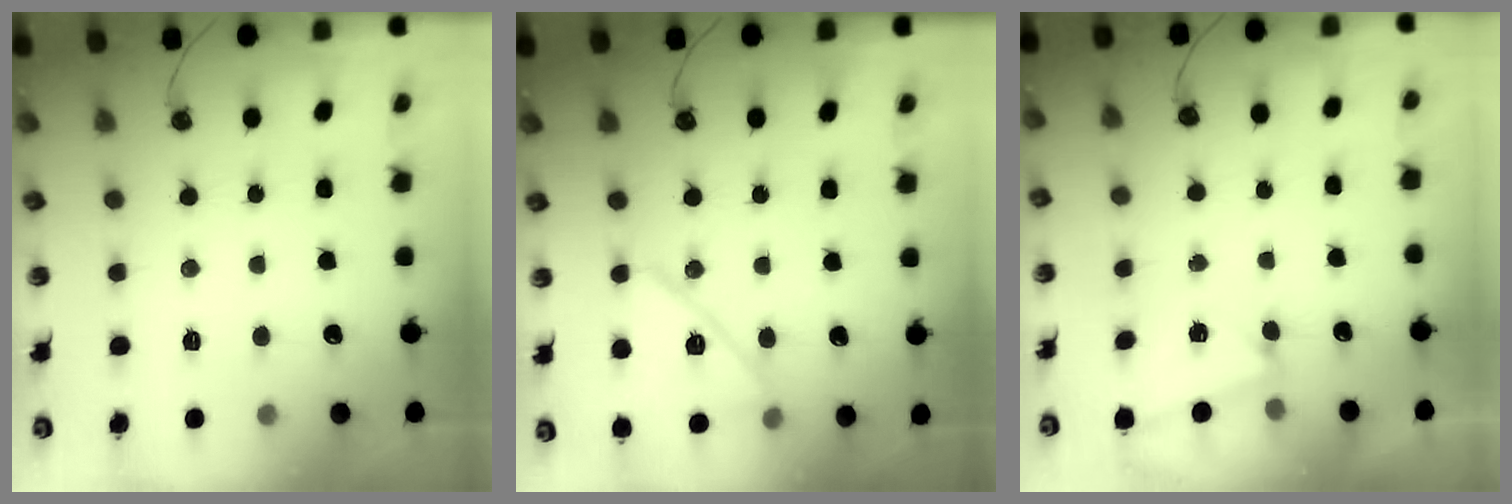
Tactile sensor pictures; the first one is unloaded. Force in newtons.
{"total": 13.4, "press": 13.4, "slide": 0.7}
{"total": 1.7, "press": 0.9, "slide": 1.5}